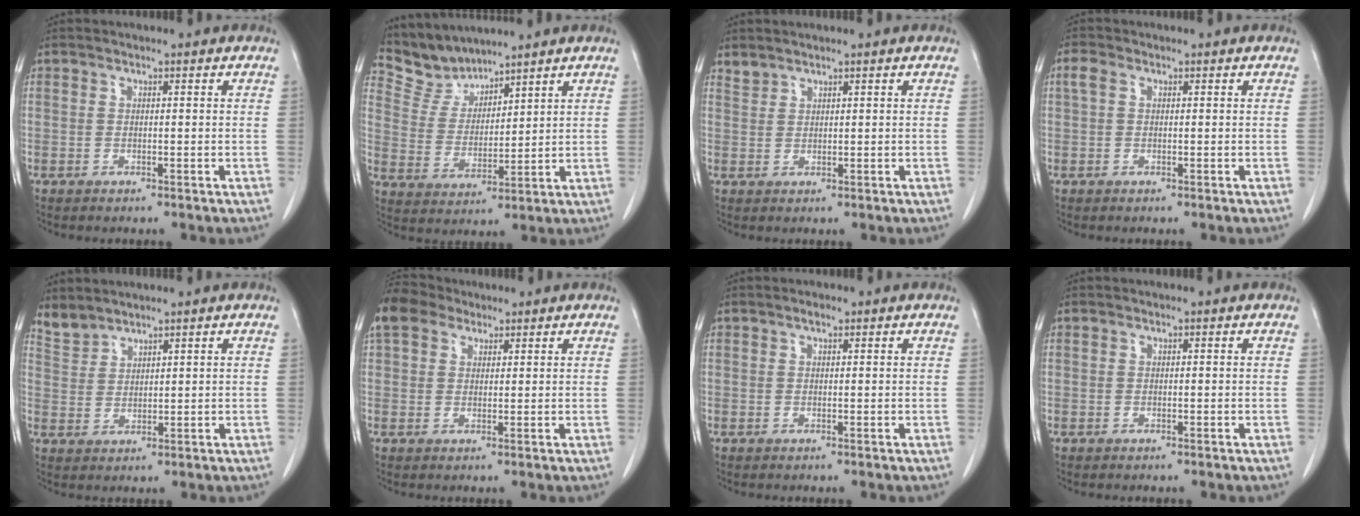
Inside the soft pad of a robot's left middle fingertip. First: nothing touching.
{"total": 6.4, "force": [6.3, 1.0, -0.4], "torque": [-0.004, 0.003, 0.143]}
{"total": 1.3, "force": [1.3, 0.2, -0.1], "torque": [-0.001, 0.005, 0.029]}
{"total": 1.6, "force": [0.5, 1.0, 1.1], "torque": [-0.032, 0.016, 0.012]}
{"total": 3.3, "force": [3.2, 0.7, 0.0], "torque": [-0.005, 0.007, 0.073]}
{"total": 5.2, "force": [3.9, 3.1, 1.6], "torque": [-0.044, 0.028, 0.081]}
{"total": 0.8, "force": [0.6, 0.3, 0.5], "torque": [-0.013, 0.000, 0.009]}
{"total": 0.0}